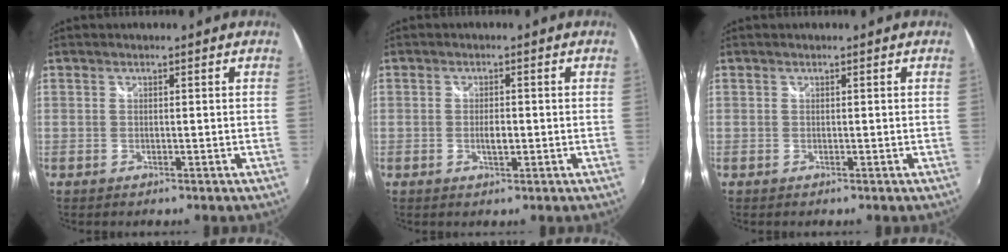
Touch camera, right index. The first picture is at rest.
{"total": 2.3, "force": [-0.4, 0.8, 2.1], "torque": [-0.035, 0.000, -0.007]}
{"total": 0.0}